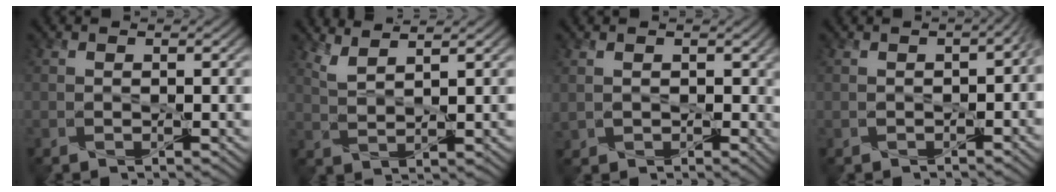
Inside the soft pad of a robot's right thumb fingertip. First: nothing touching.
{"total": 3.8, "force": [3.1, 0.6, 2.1], "torque": [-0.047, -0.006, 0.067]}
{"total": 5.3, "force": [0.7, 4.2, 3.1], "torque": [-0.077, -0.019, 0.014]}
{"total": 1.9, "force": [-0.7, 1.1, 1.3], "torque": [-0.020, -0.006, -0.011]}